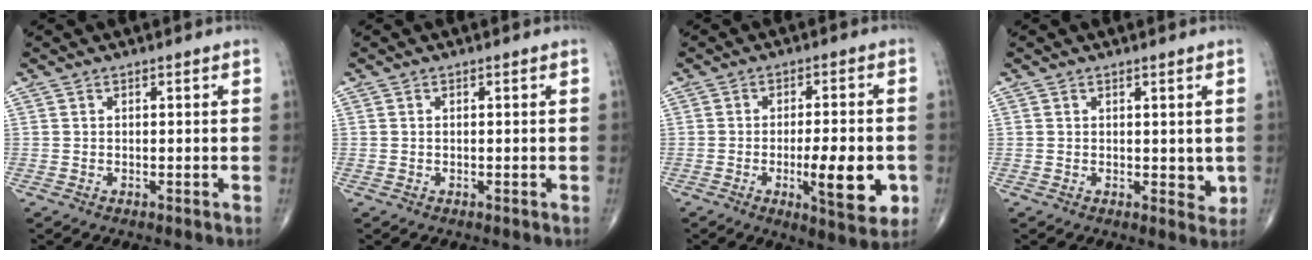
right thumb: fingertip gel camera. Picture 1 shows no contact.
{"total": 0.0}
{"total": 11.8, "force": [-3.0, 3.3, 11.0], "torque": [-0.153, -0.004, -0.040]}
{"total": 2.6, "force": [0.5, 1.6, 2.0], "torque": [-0.019, -0.009, 0.009]}